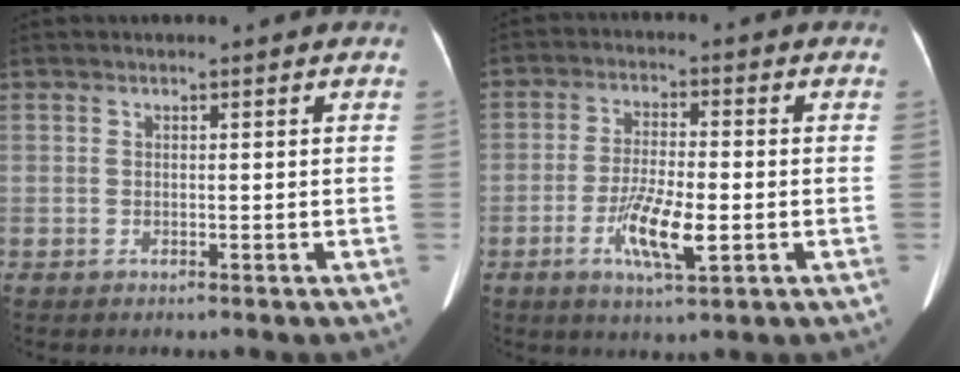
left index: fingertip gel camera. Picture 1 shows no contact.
{"total": 7.9, "force": [-2.6, 1.5, 7.3], "torque": [-0.140, -0.010, -0.046]}